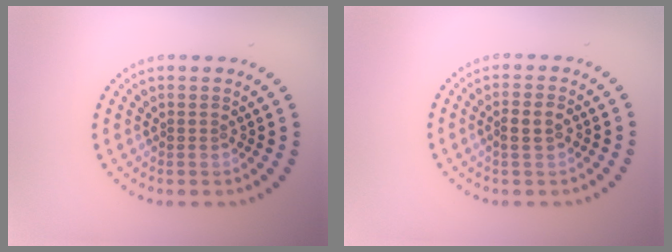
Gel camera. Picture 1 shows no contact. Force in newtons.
{"total": 2.1, "press": 2.0, "slide": 0.4}